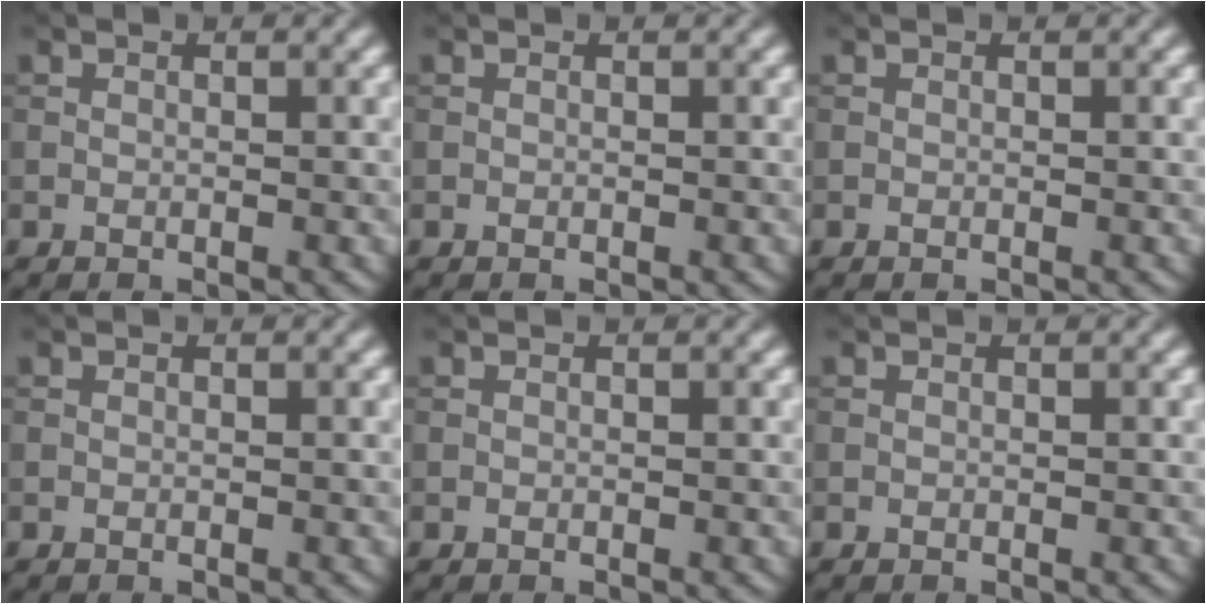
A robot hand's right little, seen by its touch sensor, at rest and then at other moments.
{"total": 0.0}
{"total": 0.0}
{"total": 0.0}
{"total": 0.0}
{"total": 0.0}